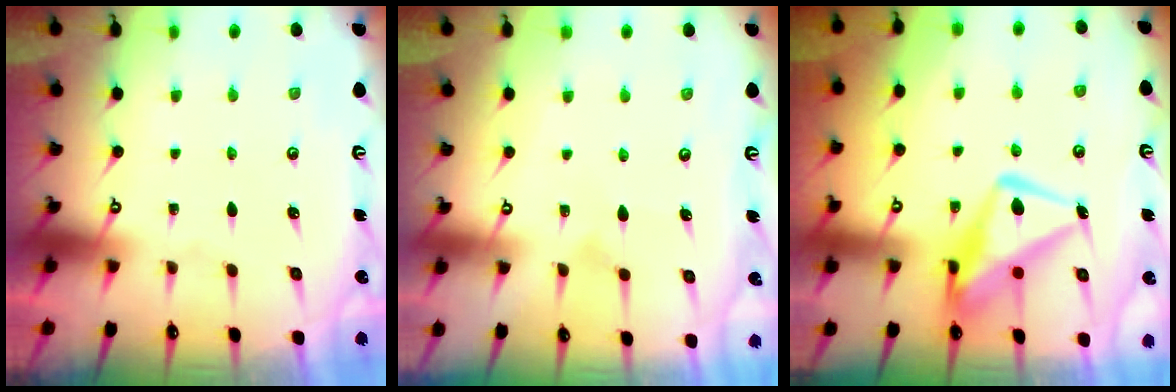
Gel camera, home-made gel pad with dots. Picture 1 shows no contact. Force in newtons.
{"total": 7.5, "press": 7.5, "slide": 0.2}
{"total": 15.2, "press": 15.1, "slide": 1.5}